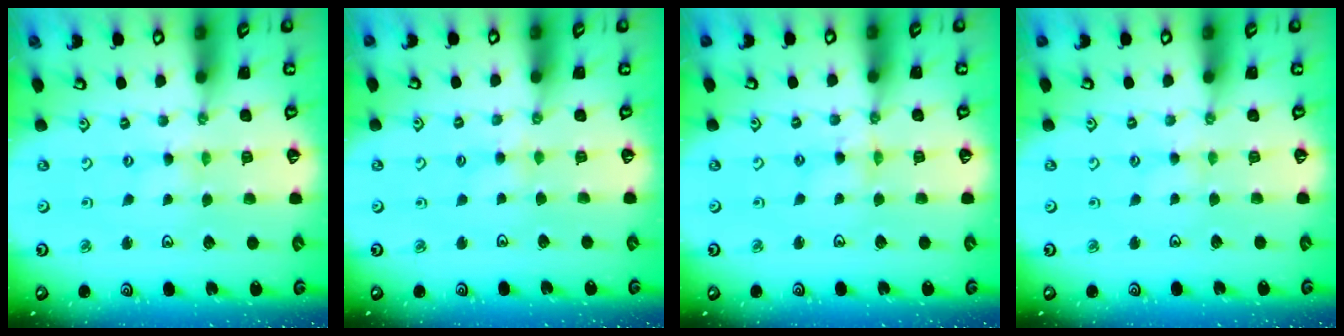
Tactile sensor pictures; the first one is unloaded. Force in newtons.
{"total": 2.7, "press": 2.6, "slide": 0.5}
{"total": 3.0, "press": 2.9, "slide": 0.3}
{"total": 2.4, "press": 2.3, "slide": 0.3}